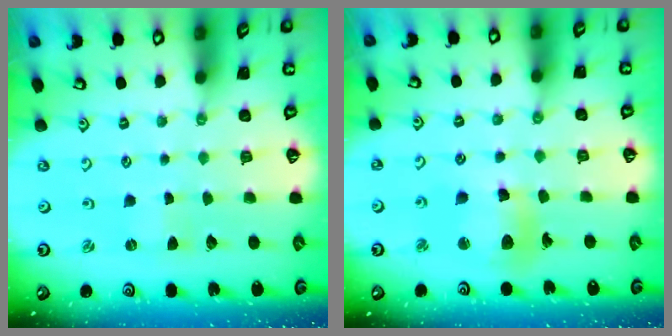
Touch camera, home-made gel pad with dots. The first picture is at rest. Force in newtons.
{"total": 12.3, "press": 12.1, "slide": 2.2}